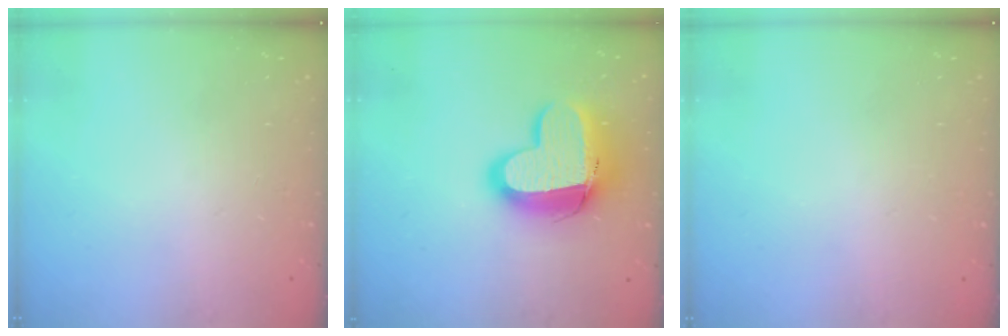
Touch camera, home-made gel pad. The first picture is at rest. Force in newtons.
{"total": 16.0, "press": 16.0, "slide": 1.1}
{"total": 0.0}